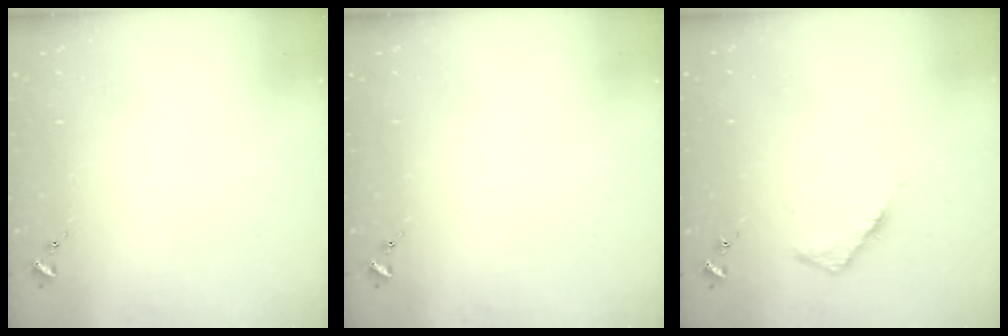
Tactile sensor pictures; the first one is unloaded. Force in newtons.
{"total": 0.0}
{"total": 4.1, "press": 4.0, "slide": 0.5}